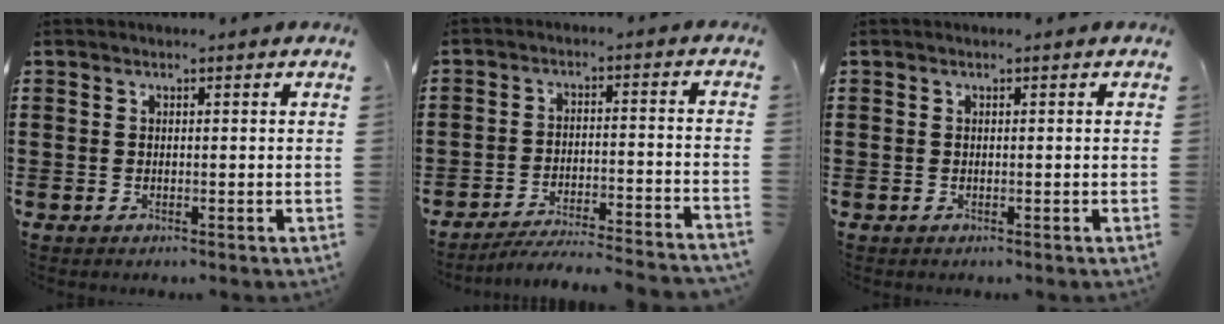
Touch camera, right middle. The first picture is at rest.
{"total": 5.0, "force": [-4.8, -0.2, 1.6], "torque": [-0.033, -0.011, -0.097]}
{"total": 0.0}